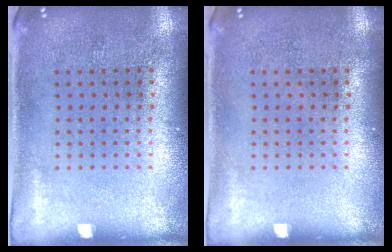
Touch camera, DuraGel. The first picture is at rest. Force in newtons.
{"total": 0.0}